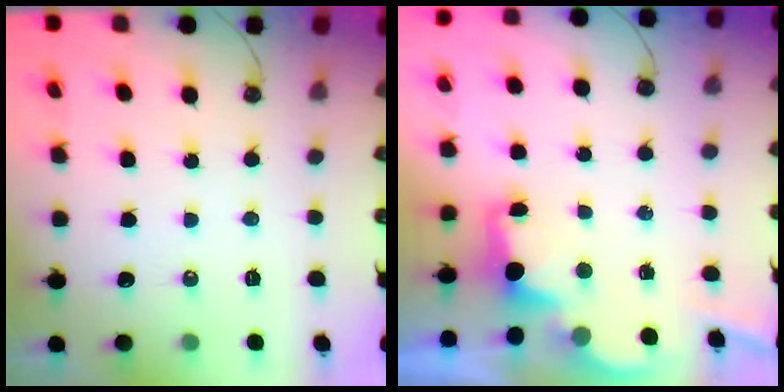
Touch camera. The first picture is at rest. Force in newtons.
{"total": 2.6, "press": 2.4, "slide": 0.8}